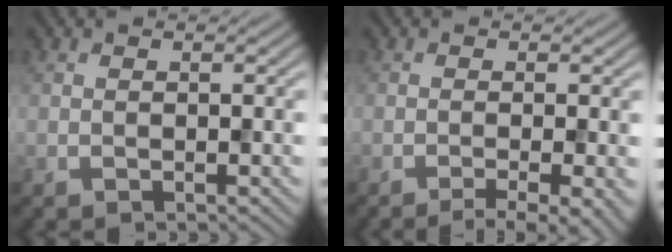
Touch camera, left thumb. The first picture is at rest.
{"total": 4.7, "force": [-2.5, 0.9, 3.9], "torque": [-0.046, 0.002, -0.042]}